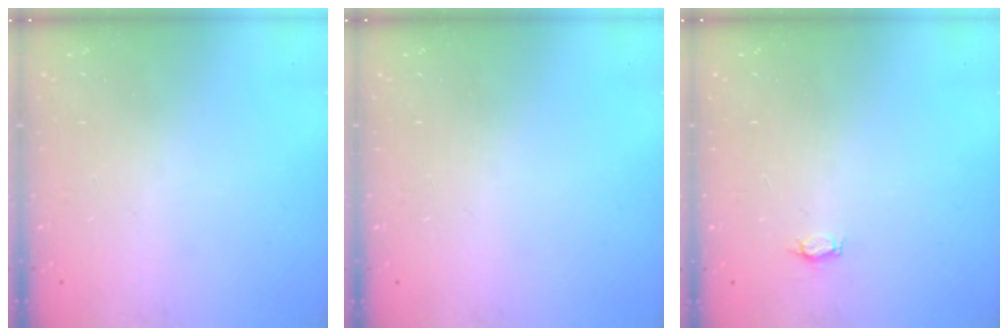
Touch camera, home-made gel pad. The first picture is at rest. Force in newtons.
{"total": 0.0}
{"total": 2.9, "press": 2.9, "slide": 0.4}